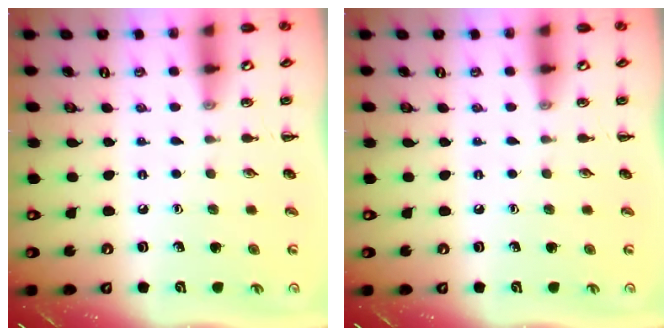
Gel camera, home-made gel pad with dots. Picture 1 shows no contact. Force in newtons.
{"total": 0.0}